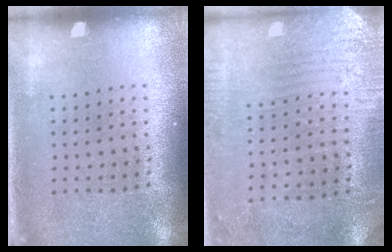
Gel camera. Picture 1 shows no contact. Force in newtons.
{"total": 2.8, "press": 2.4, "slide": 1.4}